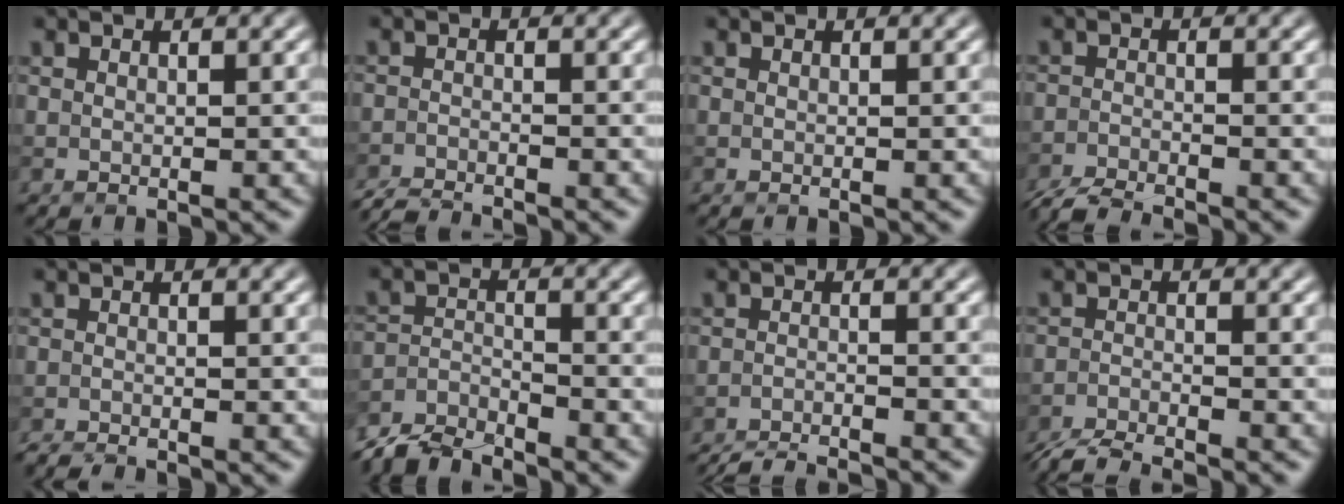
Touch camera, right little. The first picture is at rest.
{"total": 3.0, "force": [-2.9, 0.2, 0.6], "torque": [-0.014, -0.006, -0.062]}
{"total": 0.0}
{"total": 4.3, "force": [-4.0, 0.4, 1.6], "torque": [-0.034, -0.008, -0.082]}
{"total": 1.8, "force": [-1.7, 0.0, 0.5], "torque": [-0.011, -0.005, -0.034]}
{"total": 4.3, "force": [-4.1, 0.8, 1.0], "torque": [-0.020, -0.003, -0.090]}
{"total": 6.7, "force": [-6.4, 0.9, 1.8], "torque": [-0.031, -0.013, -0.097]}
{"total": 5.4, "force": [-5.0, 0.6, 1.9], "torque": [-0.039, -0.018, -0.093]}